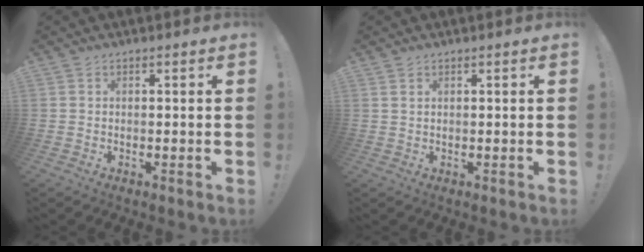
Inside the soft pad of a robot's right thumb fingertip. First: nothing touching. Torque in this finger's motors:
{"motor_torque": [-0.19, -0.17, 0.07, 0.07, 0.08]}